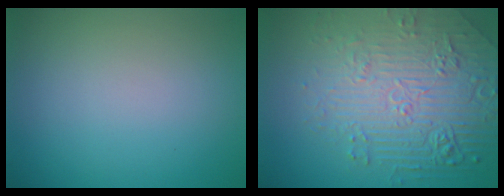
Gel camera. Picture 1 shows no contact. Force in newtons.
{"total": 8.6, "press": 5.9, "slide": 6.2}